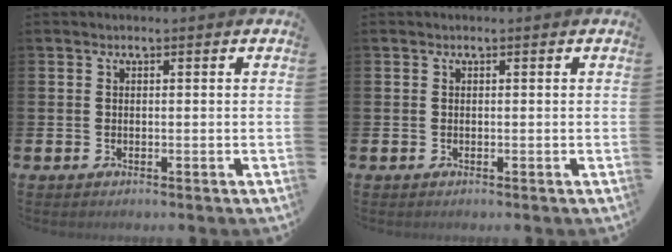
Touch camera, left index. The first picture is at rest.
{"total": 0.0}